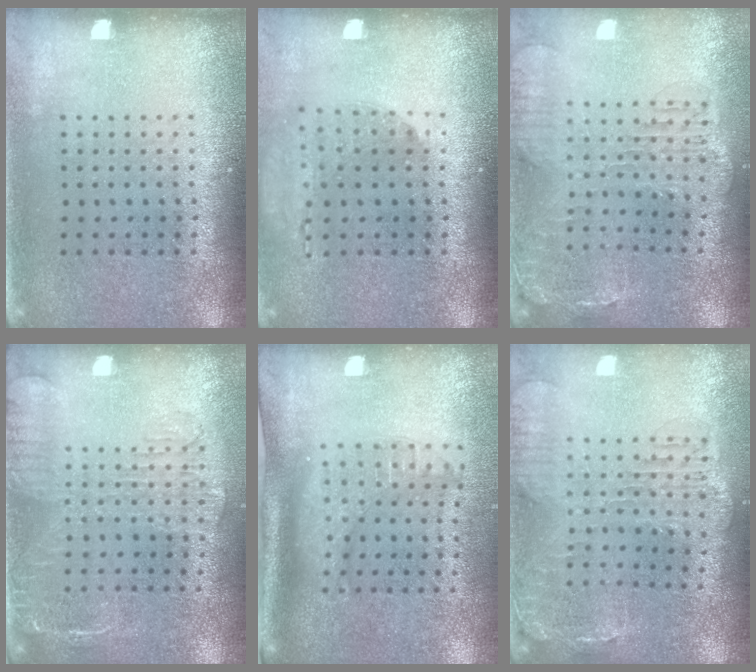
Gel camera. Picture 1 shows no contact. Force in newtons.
{"total": 1.2, "press": 1.2, "slide": 0.0}
{"total": 1.5, "press": 1.4, "slide": 0.4}
{"total": 1.8, "press": 1.5, "slide": 0.9}
{"total": 2.1, "press": 1.6, "slide": 1.5}
{"total": 1.5, "press": 1.4, "slide": 0.4}